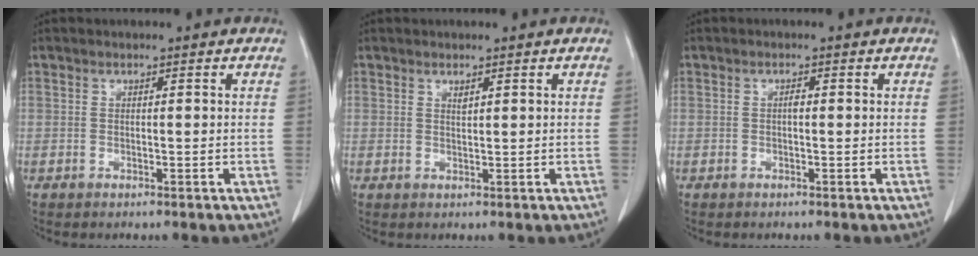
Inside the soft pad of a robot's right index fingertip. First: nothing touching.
{"total": 0.8, "force": [0.6, 0.2, 0.6], "torque": [-0.014, -0.003, 0.013]}
{"total": 0.7, "force": [0.0, 0.3, 0.7], "torque": [-0.013, 0.002, -0.001]}